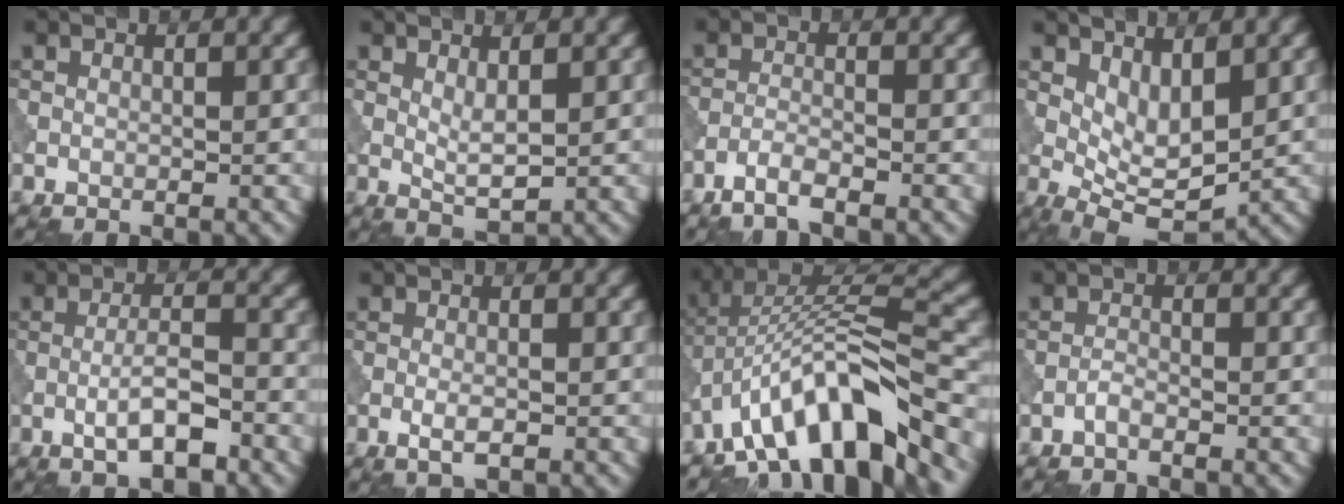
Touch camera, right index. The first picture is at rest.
{"total": 1.9, "force": [0.7, 0.5, 1.7], "torque": [-0.036, -0.006, 0.016]}
{"total": 2.4, "force": [-1.9, 0.3, 1.4], "torque": [-0.027, 0.002, -0.046]}
{"total": 4.7, "force": [1.1, 2.2, 4.0], "torque": [-0.070, -0.014, 0.025]}
{"total": 4.1, "force": [-1.8, 1.0, 3.5], "torque": [-0.063, 0.007, -0.035]}
{"total": 1.9, "force": [-0.7, 0.5, 1.7], "torque": [-0.033, -0.002, -0.017]}
{"total": 11.3, "force": [-6.6, 3.7, 8.4], "torque": [-0.123, 0.019, -0.125]}
{"total": 1.0, "force": [-0.8, 0.1, 0.6], "torque": [-0.011, 0.003, -0.020]}